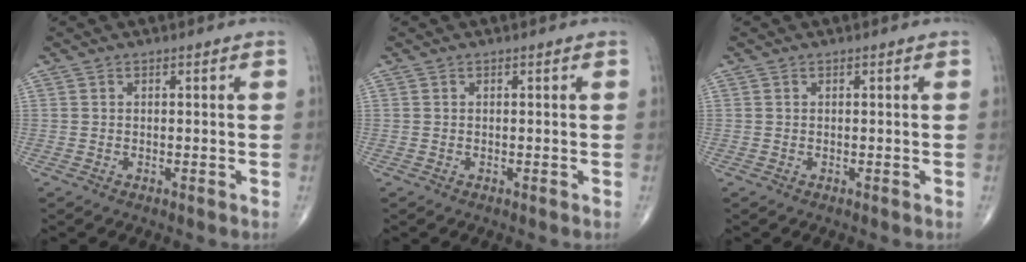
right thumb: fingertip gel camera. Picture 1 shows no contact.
{"total": 0.0}
{"total": 0.0}